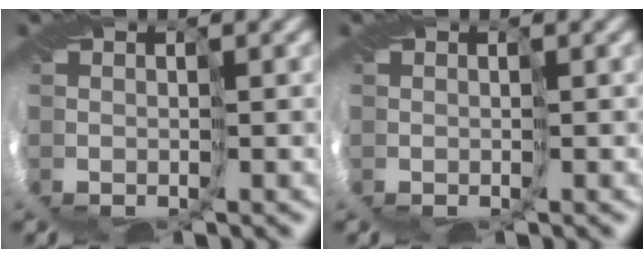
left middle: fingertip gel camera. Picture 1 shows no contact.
{"total": 0.0}